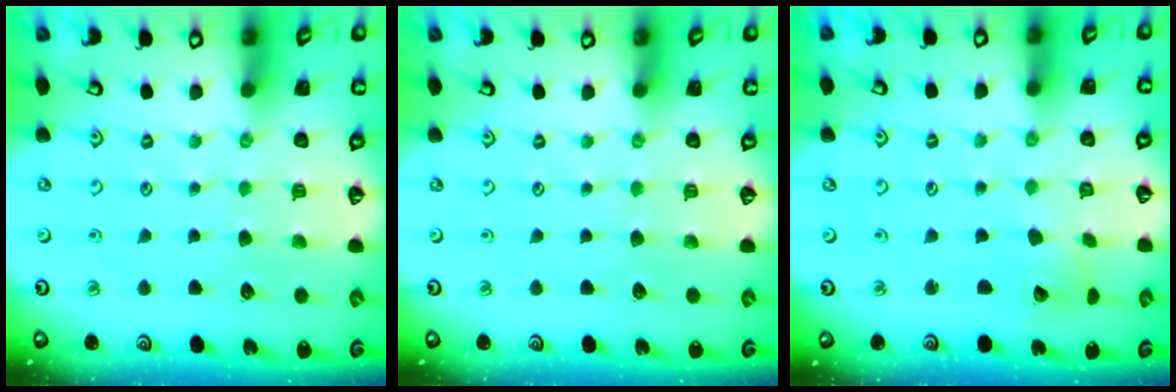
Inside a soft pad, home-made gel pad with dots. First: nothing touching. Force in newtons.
{"total": 0.0}
{"total": 4.6, "press": 4.5, "slide": 0.5}